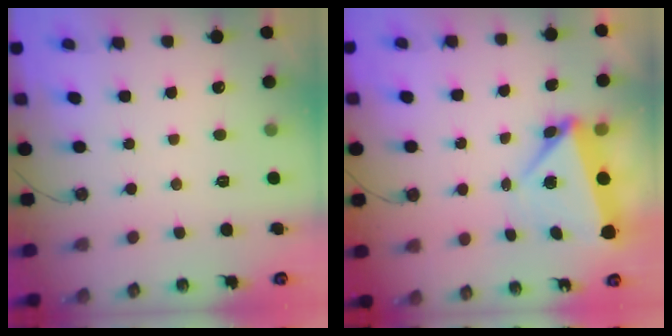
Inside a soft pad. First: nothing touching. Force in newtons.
{"total": 5.5, "press": 5.5, "slide": 0.7}